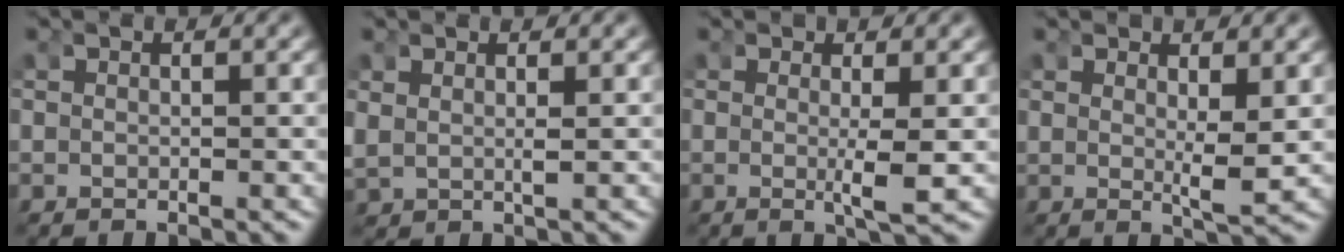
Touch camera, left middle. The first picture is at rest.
{"total": 1.4, "force": [0.6, 0.7, 1.0], "torque": [-0.035, -0.013, 0.025]}
{"total": 2.4, "force": [0.0, -0.2, 2.4], "torque": [-0.046, -0.017, 0.005]}
{"total": 2.2, "force": [0.8, -0.1, 2.0], "torque": [-0.039, -0.021, 0.023]}